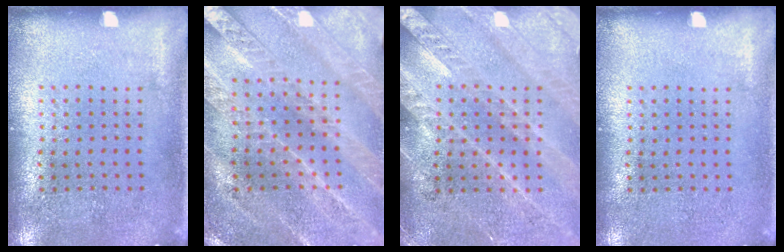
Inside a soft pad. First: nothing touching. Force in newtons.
{"total": 2.4, "press": 2.4, "slide": 0.4}
{"total": 3.0, "press": 2.6, "slide": 1.4}
{"total": 0.0}